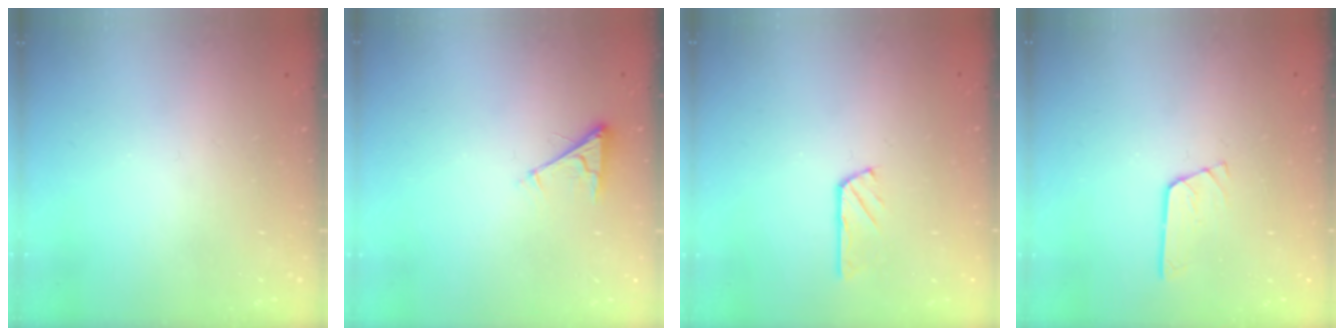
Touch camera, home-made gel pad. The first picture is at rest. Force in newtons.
{"total": 3.9, "press": 3.9, "slide": 0.6}
{"total": 2.7, "press": 2.7, "slide": 0.1}
{"total": 4.1, "press": 4.1, "slide": 0.3}